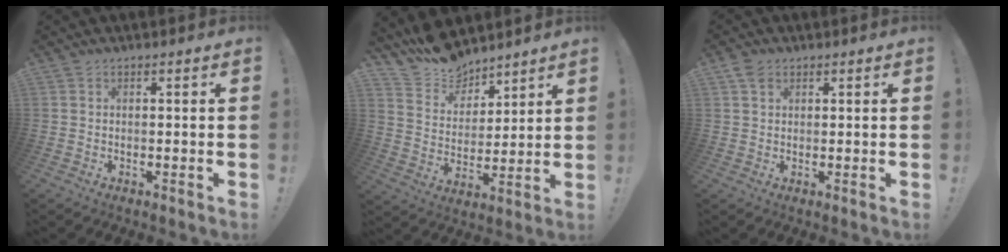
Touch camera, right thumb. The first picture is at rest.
{"total": 11.5, "force": [10.5, 4.6, 0.9], "torque": [-0.038, -0.092, 0.201]}
{"total": 3.1, "force": [1.7, 1.9, 1.7], "torque": [-0.031, 0.000, 0.033]}